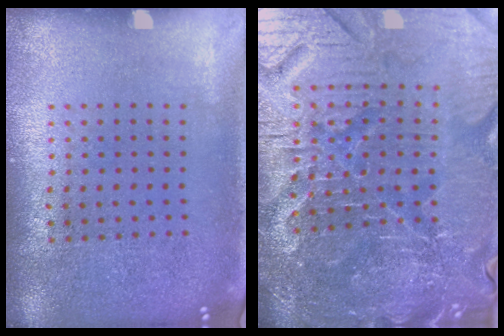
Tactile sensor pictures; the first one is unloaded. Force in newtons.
{"total": 5.6, "press": 5.3, "slide": 1.8}